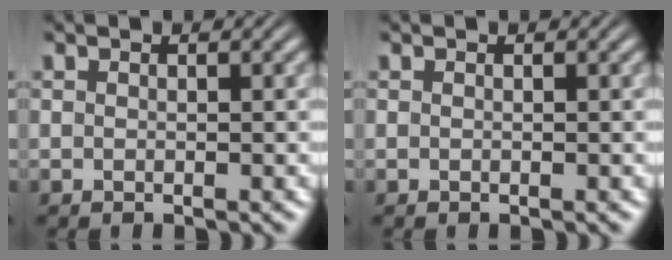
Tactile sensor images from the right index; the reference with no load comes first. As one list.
[{"total": 0.0}]